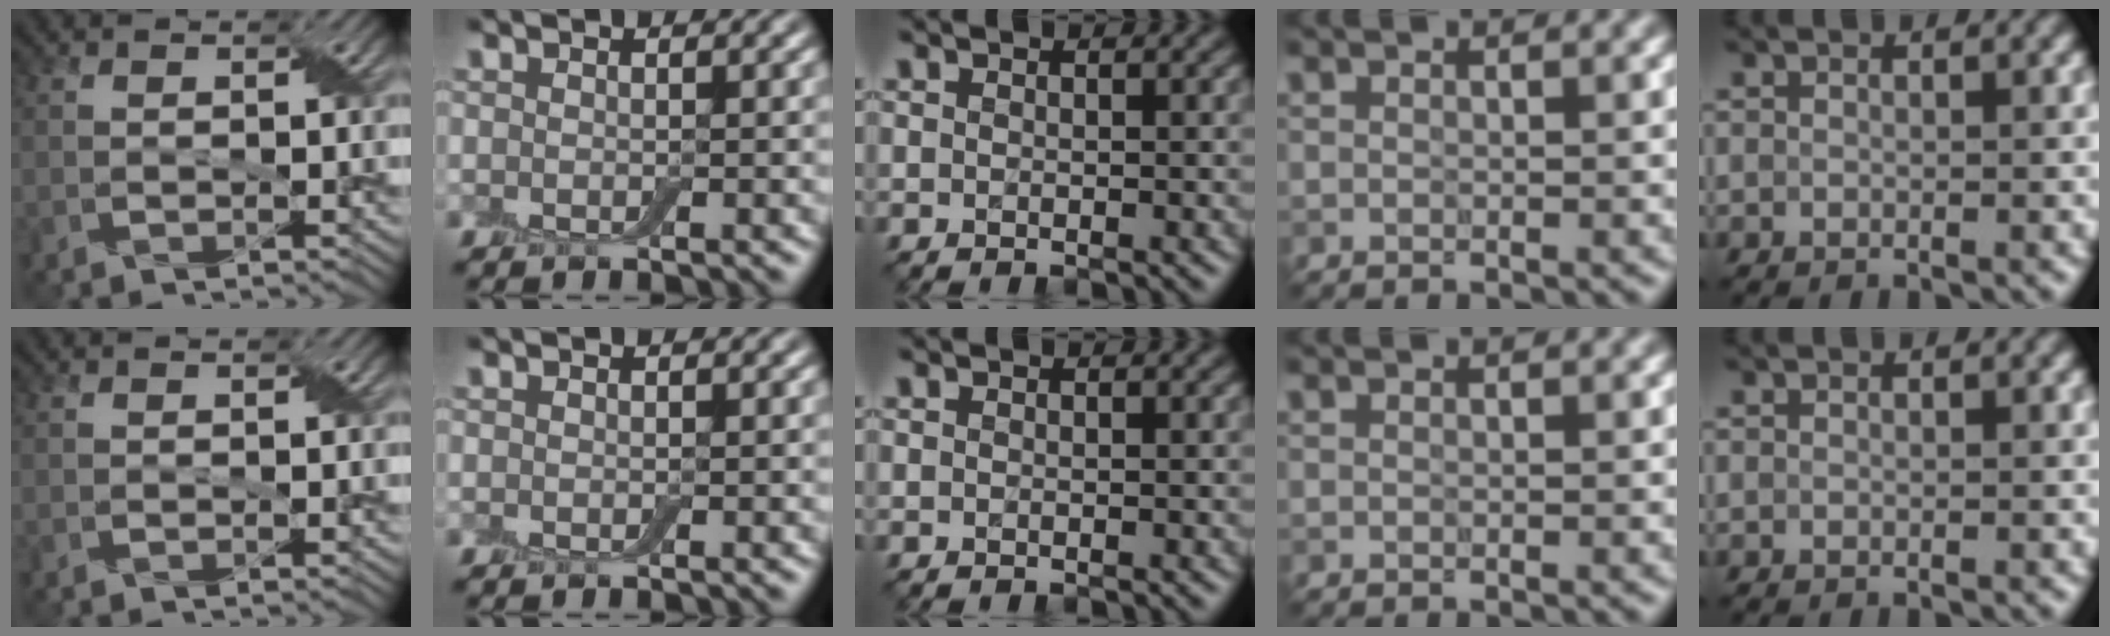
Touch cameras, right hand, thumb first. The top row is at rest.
{}